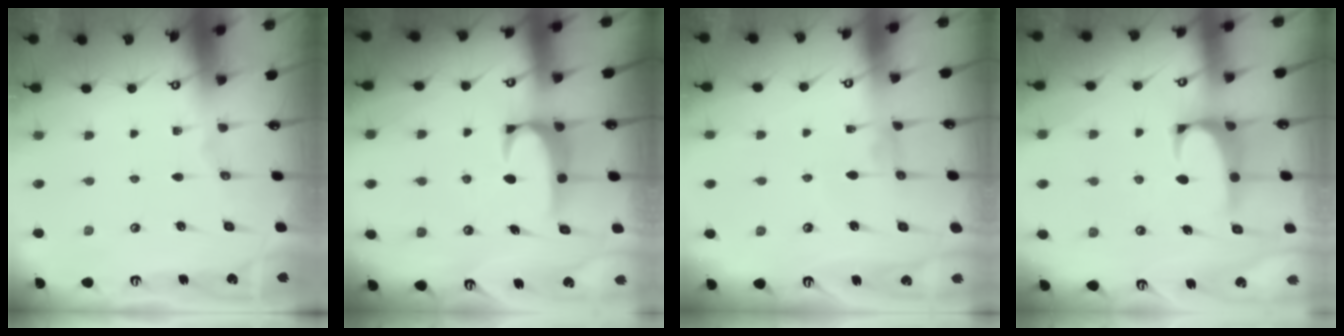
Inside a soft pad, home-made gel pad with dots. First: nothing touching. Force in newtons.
{"total": 2.9, "press": 2.8, "slide": 0.7}
{"total": 0.0}
{"total": 1.7, "press": 1.5, "slide": 0.7}